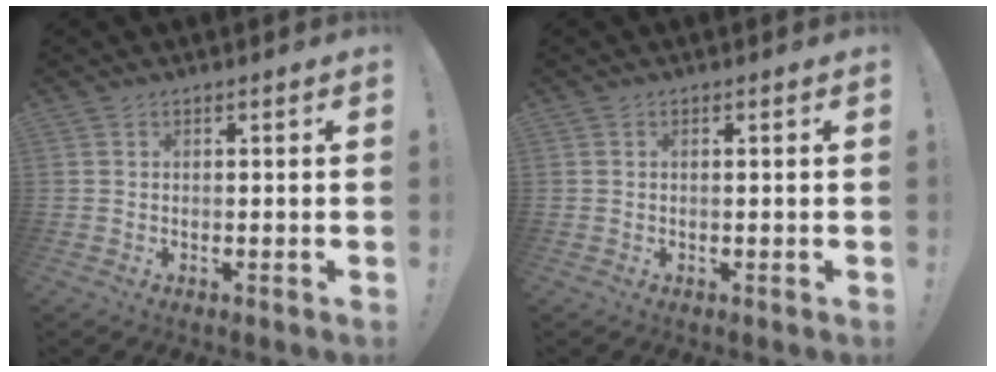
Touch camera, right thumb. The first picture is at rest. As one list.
[{"total": 0.0}]